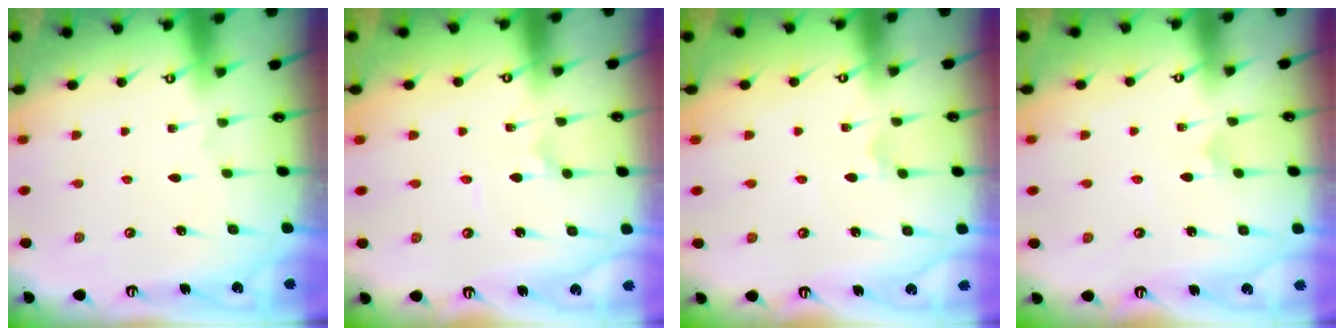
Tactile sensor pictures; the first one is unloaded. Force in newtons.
{"total": 1.4, "press": 1.4, "slide": 0.4}
{"total": 2.5, "press": 2.5, "slide": 0.1}
{"total": 2.5, "press": 2.5, "slide": 0.1}